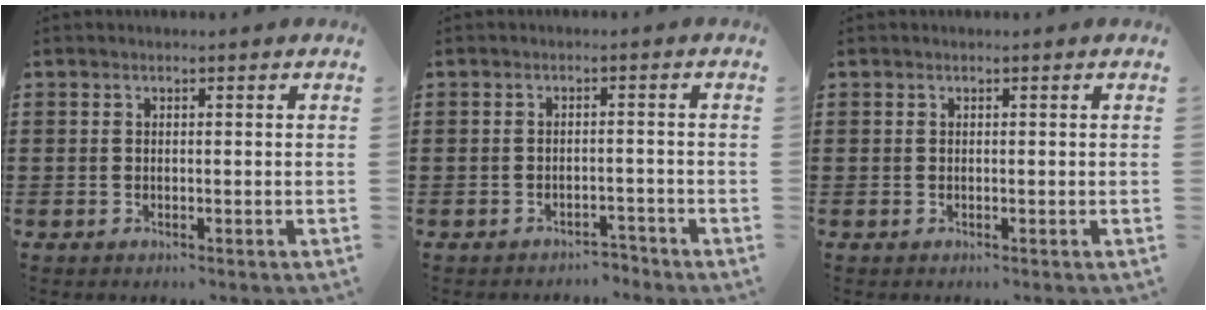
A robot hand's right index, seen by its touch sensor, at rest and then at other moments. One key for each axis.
{"total": 2.0, "fx": -2.0, "fy": 0.2, "fz": 0.2, "tx": -0.010, "ty": 0.000, "tz": -0.042}
{"total": 0.0}